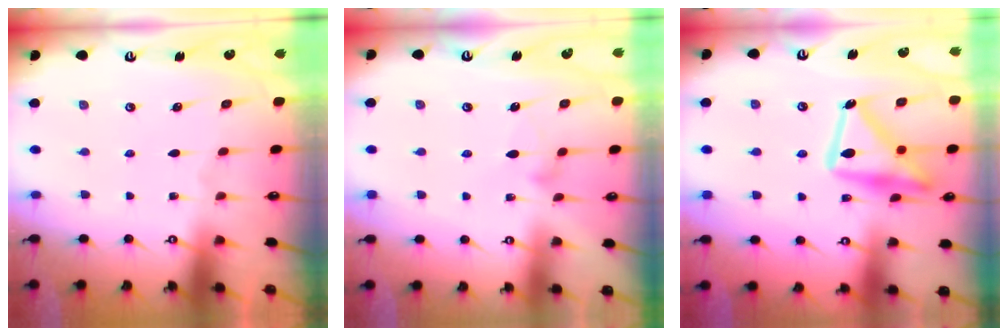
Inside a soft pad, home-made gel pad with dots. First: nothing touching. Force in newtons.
{"total": 8.3, "press": 8.3, "slide": 0.4}
{"total": 19.0, "press": 19.0, "slide": 1.4}